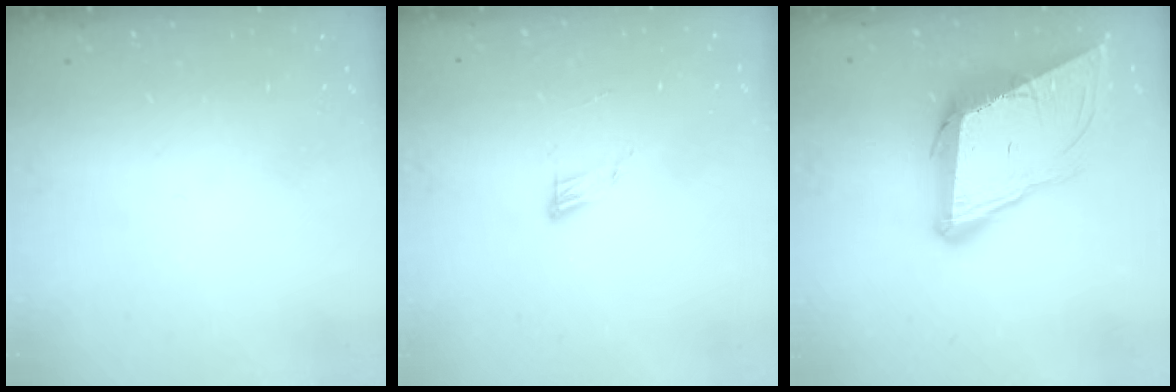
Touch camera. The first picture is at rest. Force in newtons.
{"total": 4.7, "press": 4.7, "slide": 0.4}
{"total": 15.9, "press": 15.4, "slide": 3.9}